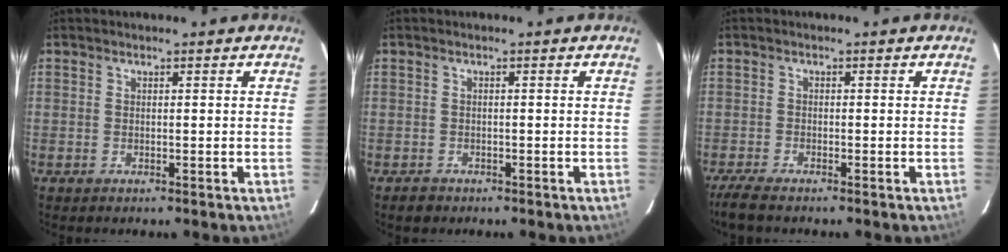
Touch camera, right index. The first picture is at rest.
{"total": 2.0, "force": [-1.3, 1.4, 0.3], "torque": [-0.009, 0.001, -0.018]}
{"total": 3.4, "force": [-3.0, 0.3, 1.7], "torque": [-0.050, -0.010, -0.058]}